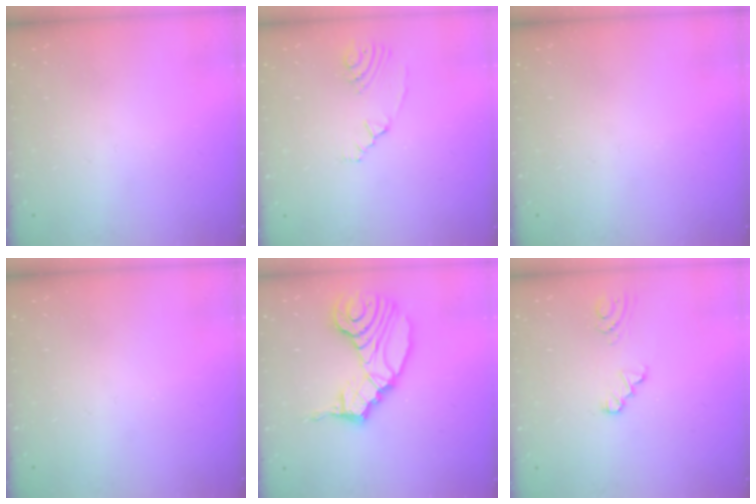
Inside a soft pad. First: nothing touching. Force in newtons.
{"total": 3.1, "press": 2.3, "slide": 2.1}
{"total": 0.0}
{"total": 0.0}
{"total": 18.1, "press": 17.4, "slide": 4.9}
{"total": 1.4, "press": 1.4, "slide": 0.2}